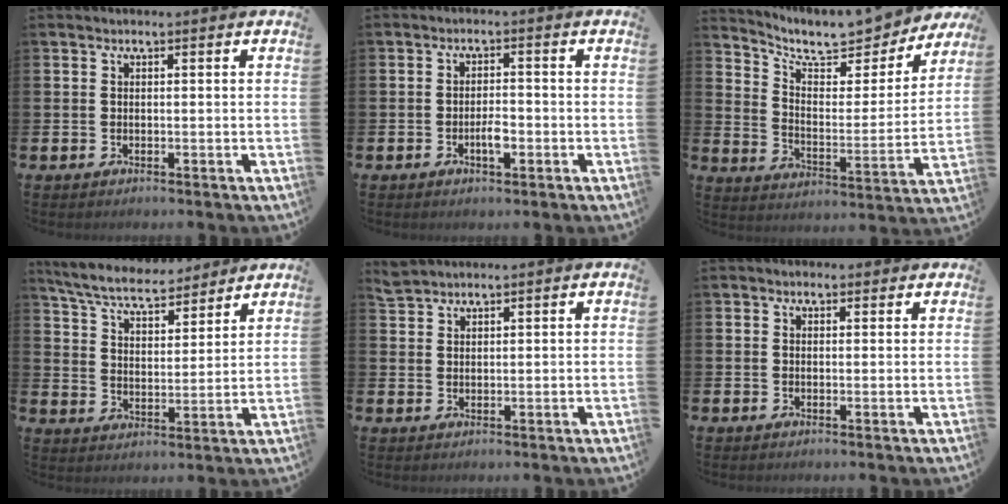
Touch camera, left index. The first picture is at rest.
{"total": 2.7, "force": [-0.9, 1.1, 2.3], "torque": [-0.029, -0.002, -0.019]}
{"total": 8.9, "force": [8.2, 2.6, 2.4], "torque": [-0.066, -0.068, 0.138]}
{"total": 7.0, "force": [6.6, 1.5, 1.9], "torque": [-0.068, -0.034, 0.118]}
{"total": 2.3, "force": [2.2, 0.4, 0.0], "torque": [-0.004, -0.002, 0.043]}
{"total": 1.1, "force": [0.8, 0.7, 0.3], "torque": [0.005, 0.003, 0.012]}